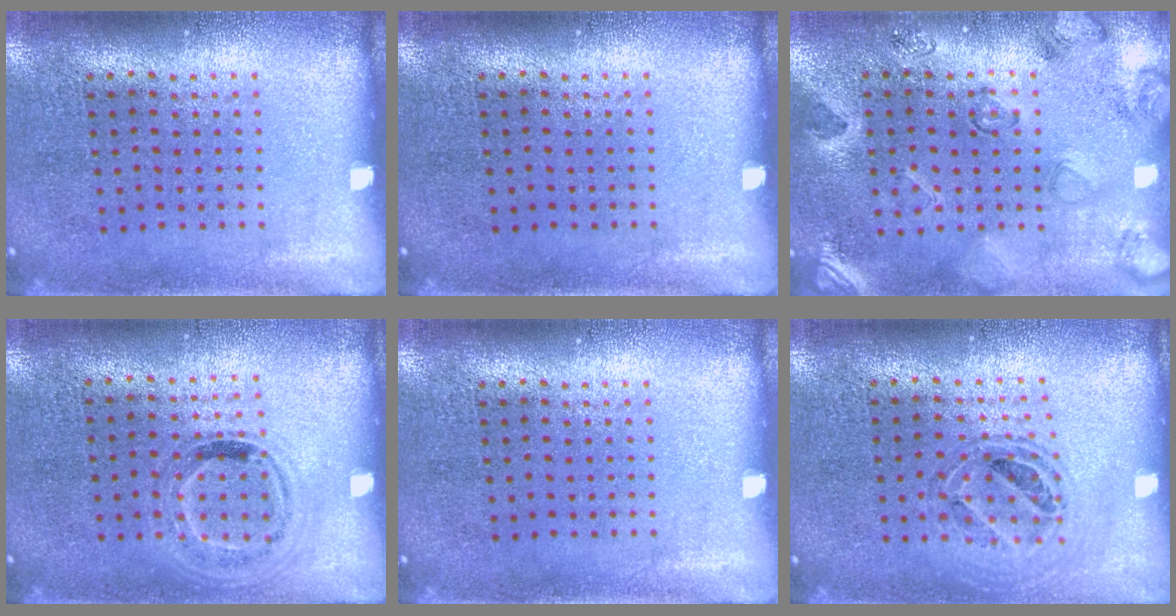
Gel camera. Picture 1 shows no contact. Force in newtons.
{"total": 0.0}
{"total": 2.3, "press": 1.9, "slide": 1.3}
{"total": 1.0, "press": 0.9, "slide": 0.5}
{"total": 0.0}
{"total": 0.8, "press": 0.8, "slide": 0.0}